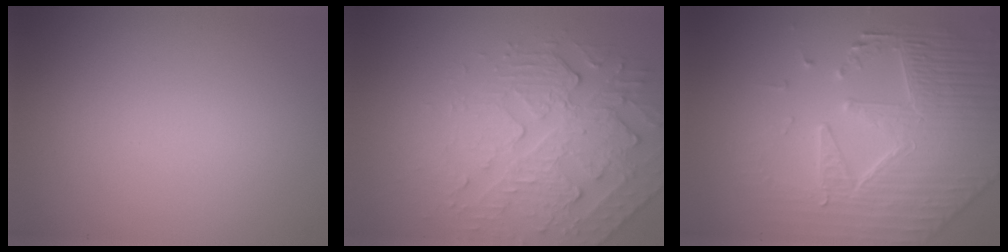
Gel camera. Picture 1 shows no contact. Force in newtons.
{"total": 4.4, "press": 4.0, "slide": 1.6}
{"total": 7.0, "press": 5.7, "slide": 4.2}